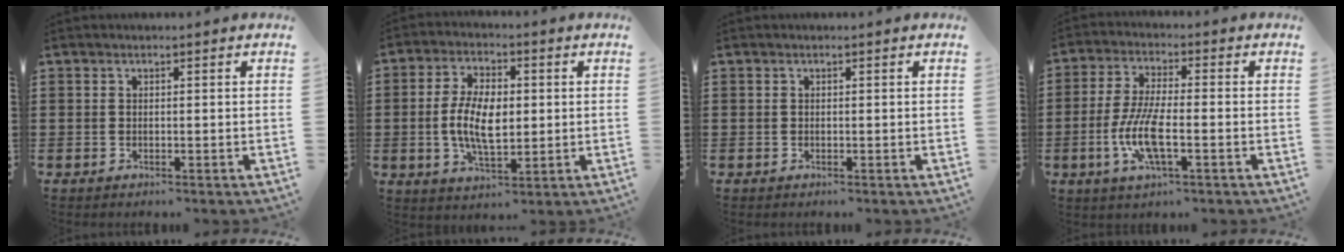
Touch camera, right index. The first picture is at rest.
{"total": 8.2, "force": [-0.2, 4.2, 7.1], "torque": [-0.150, 0.005, -0.007]}
{"total": 0.0}
{"total": 8.3, "force": [-2.5, 2.2, 7.5], "torque": [-0.165, -0.014, -0.051]}